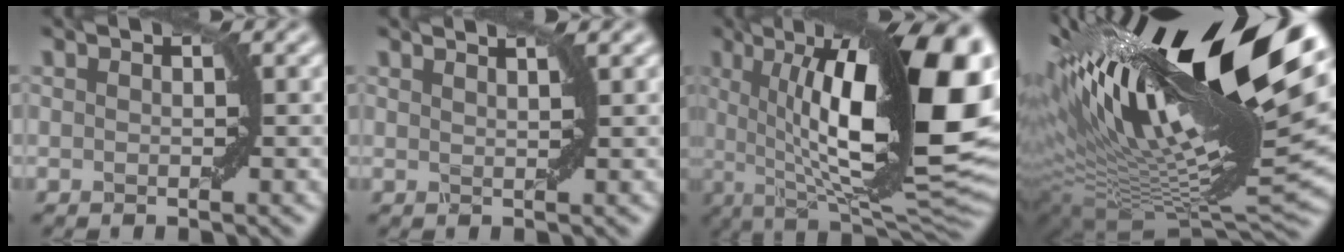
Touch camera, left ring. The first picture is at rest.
{"total": 2.5, "force": [2.0, 0.7, 1.4], "torque": [0.006, 0.004, 0.002]}
{"total": 18.8, "force": [3.4, 5.6, 17.6], "torque": [-0.239, 0.008, 0.061]}
{"total": 19.7, "force": [7.5, 6.5, 17.0], "torque": [-0.307, 0.014, 0.135]}